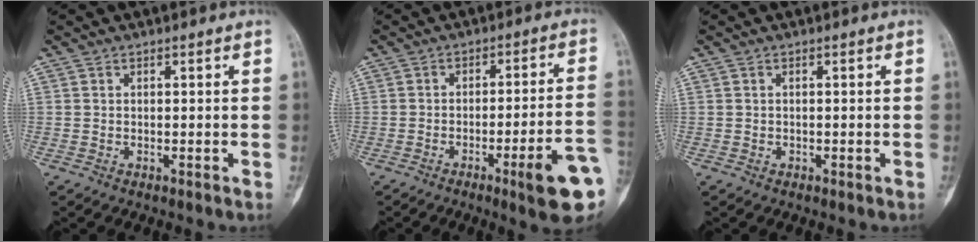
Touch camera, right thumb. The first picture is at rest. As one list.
[{"total": 12.9, "force": [-5.4, 1.4, 11.6], "torque": [-0.143, 0.021, -0.071]}, {"total": 0.0}]